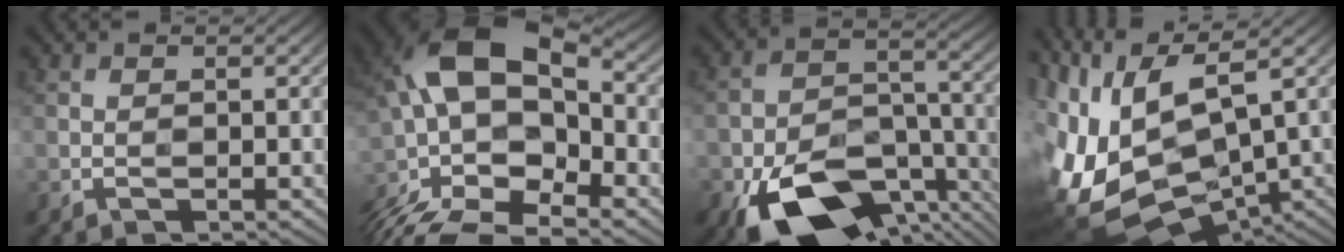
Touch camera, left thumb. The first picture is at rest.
{"total": 17.3, "force": [-5.5, 9.8, 13.1], "torque": [-0.276, -0.012, -0.082]}
{"total": 16.5, "force": [-9.5, 8.7, 10.4], "torque": [-0.196, -0.035, -0.155]}
{"total": 15.7, "force": [-0.2, 8.0, 13.5], "torque": [-0.311, -0.031, 0.024]}